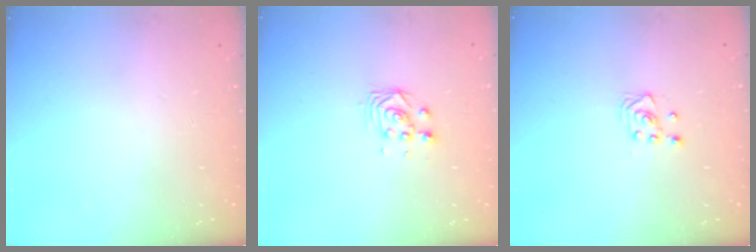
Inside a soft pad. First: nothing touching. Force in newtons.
{"total": 3.0, "press": 3.0, "slide": 0.0}
{"total": 3.0, "press": 2.6, "slide": 1.5}